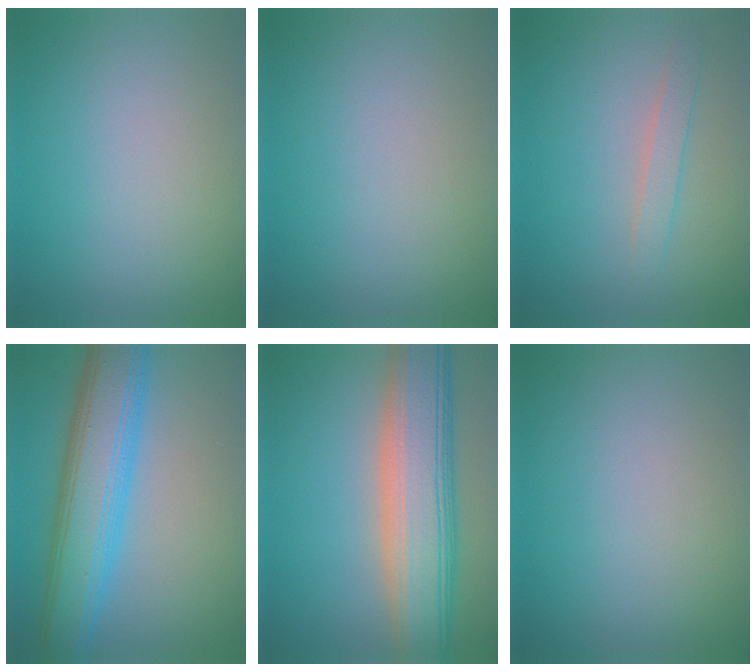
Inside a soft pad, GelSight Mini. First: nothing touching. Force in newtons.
{"total": 0.0}
{"total": 1.5, "press": 1.5, "slide": 0.0}
{"total": 8.8, "press": 8.8, "slide": 0.3}
{"total": 9.8, "press": 9.8, "slide": 0.6}
{"total": 0.0}